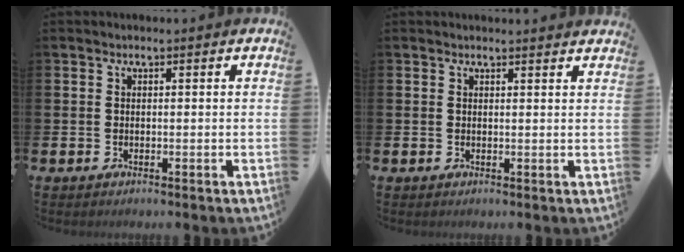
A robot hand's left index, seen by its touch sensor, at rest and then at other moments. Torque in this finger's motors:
{"motor_torque": [1.07, -1.07, 0.05, 0.00]}